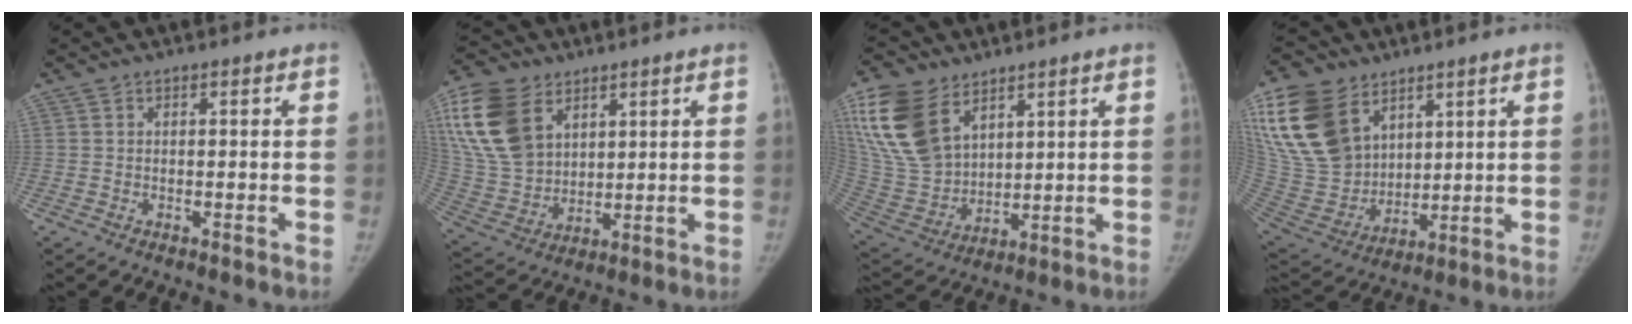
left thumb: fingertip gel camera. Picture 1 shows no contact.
{"total": 19.2, "force": [8.3, 12.9, 11.5], "torque": [-0.231, -0.019, 0.169]}
{"total": 20.9, "force": [10.5, 13.0, 12.5], "torque": [-0.269, -0.031, 0.217]}
{"total": 23.6, "force": [11.3, 15.7, 13.5], "torque": [-0.284, -0.023, 0.231]}